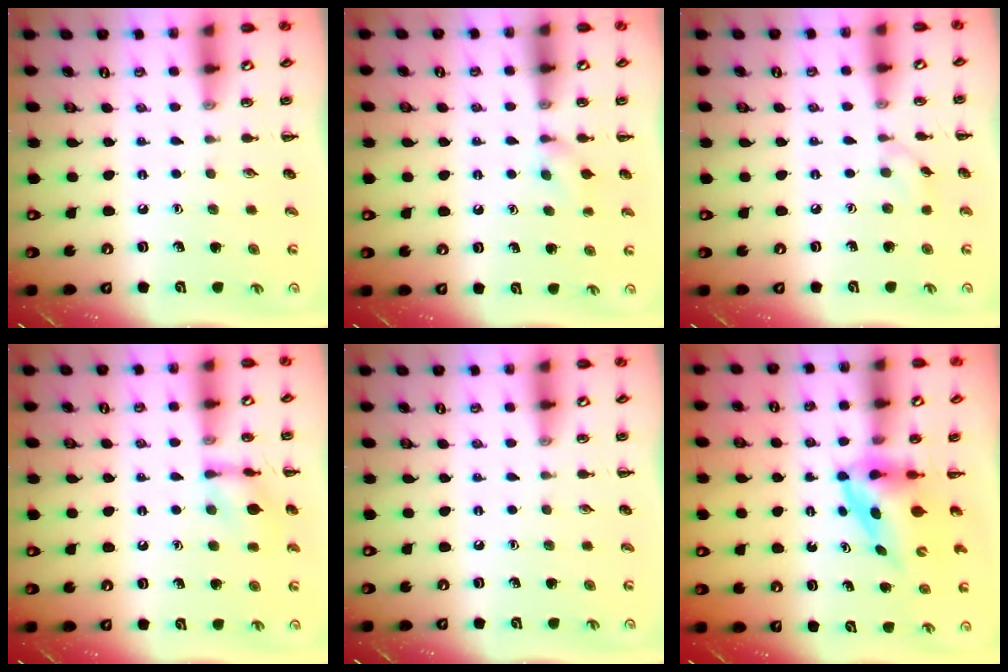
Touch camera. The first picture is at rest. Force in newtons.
{"total": 3.7, "press": 3.3, "slide": 1.5}
{"total": 3.4, "press": 3.2, "slide": 1.1}
{"total": 9.4, "press": 9.4, "slide": 0.7}
{"total": 0.0}
{"total": 3.9, "press": 3.8, "slide": 0.6}